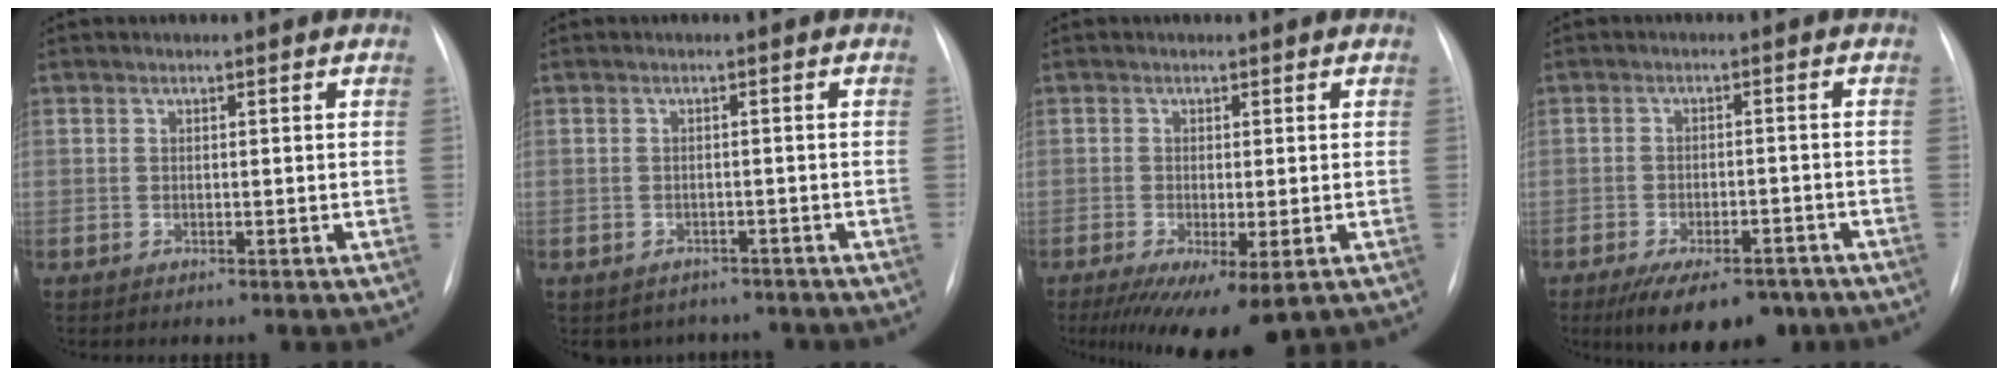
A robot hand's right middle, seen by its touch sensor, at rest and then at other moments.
{"total": 4.9, "force": [-4.1, 2.7, 0.2], "torque": [0.005, 0.011, -0.048]}
{"total": 9.6, "force": [-5.6, 2.4, 7.4], "torque": [-0.105, -0.023, -0.086]}
{"total": 11.2, "force": [-8.3, 4.5, 5.9], "torque": [-0.083, -0.001, -0.122]}